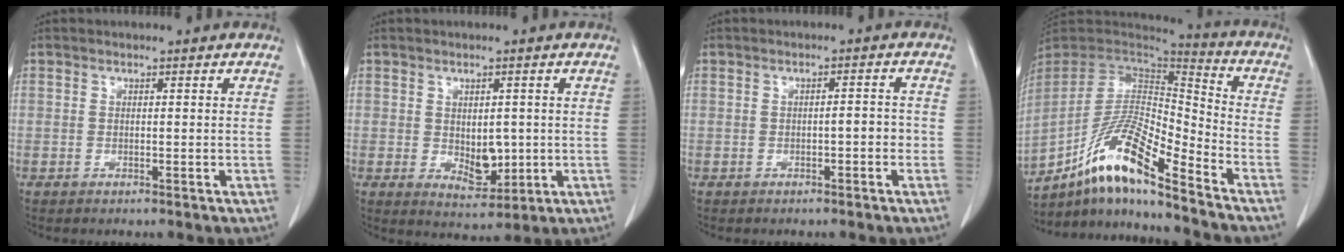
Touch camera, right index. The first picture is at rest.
{"total": 5.4, "force": [-0.2, 3.2, 4.3], "torque": [-0.066, -0.007, 0.013]}
{"total": 2.3, "force": [-0.5, 0.8, 2.1], "torque": [-0.027, 0.009, -0.006]}
{"total": 15.6, "force": [-10.8, 1.5, 11.2], "torque": [-0.207, 0.006, -0.197]}